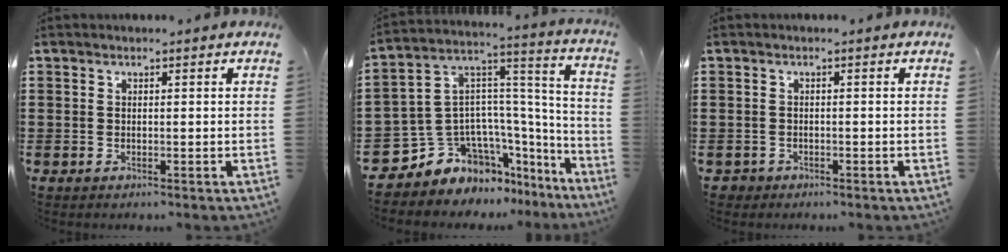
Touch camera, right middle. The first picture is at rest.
{"total": 9.0, "force": [-6.1, 6.3, 1.7], "torque": [-0.072, -0.011, -0.118]}
{"total": 0.9, "force": [-0.7, 0.7, 0.1], "torque": [-0.005, 0.001, -0.016]}